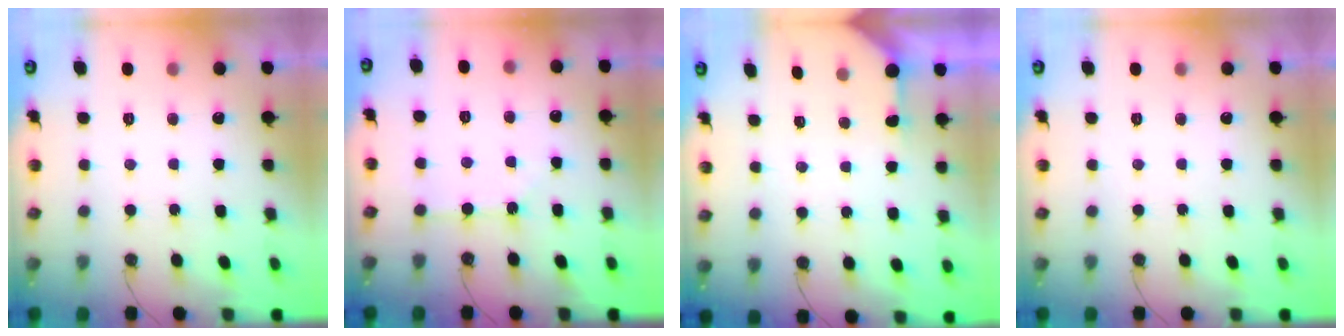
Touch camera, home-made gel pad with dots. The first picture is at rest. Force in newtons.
{"total": 2.6, "press": 2.5, "slide": 0.4}
{"total": 2.7, "press": 2.7, "slide": 0.3}
{"total": 0.0}